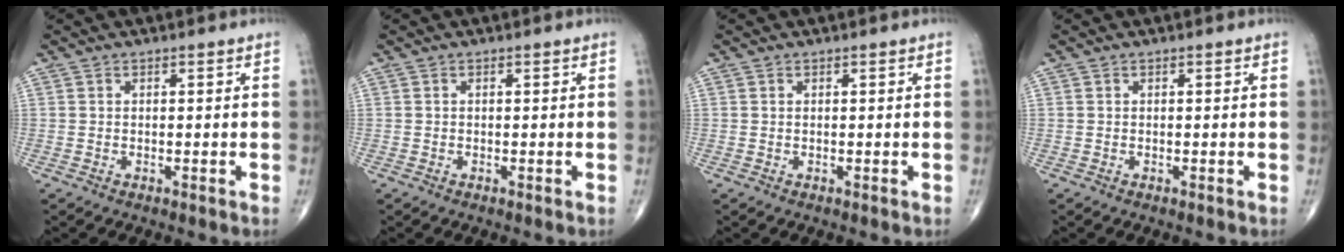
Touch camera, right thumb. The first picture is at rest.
{"total": 0.0}
{"total": 0.0}
{"total": 0.0}